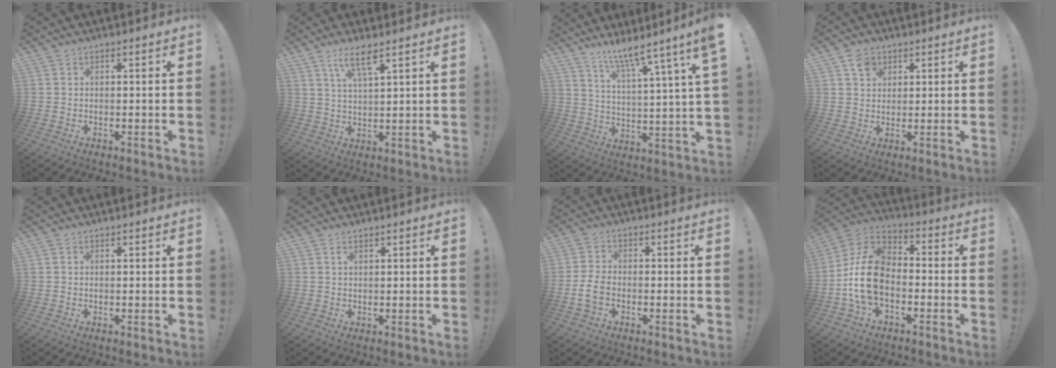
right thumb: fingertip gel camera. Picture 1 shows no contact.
{"total": 6.9, "force": [4.4, 1.2, 5.2], "torque": [-0.100, -0.012, 0.074]}
{"total": 10.5, "force": [7.6, 0.4, 7.2], "torque": [-0.121, -0.060, 0.117]}
{"total": 4.2, "force": [2.2, 3.3, 1.3], "torque": [-0.014, -0.007, 0.038]}
{"total": 0.0}
{"total": 0.7, "force": [0.4, 0.2, 0.5], "torque": [-0.010, 0.000, 0.008]}
{"total": 5.2, "force": [-1.8, 3.0, 3.9], "torque": [-0.092, 0.005, -0.032]}
{"total": 15.7, "force": [-4.2, 10.4, 11.0], "torque": [-0.216, 0.040, -0.063]}